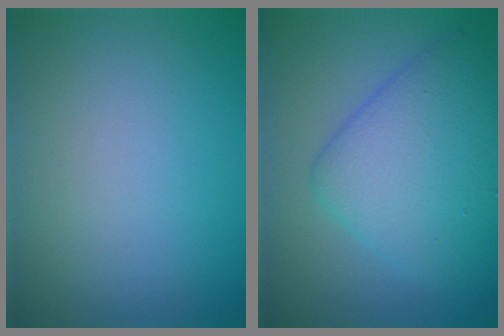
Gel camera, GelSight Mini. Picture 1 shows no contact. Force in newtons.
{"total": 6.5, "press": 6.5, "slide": 0.3}